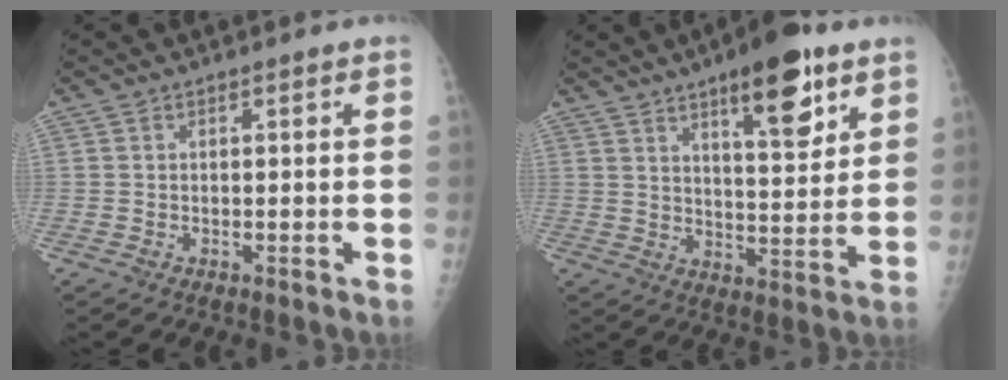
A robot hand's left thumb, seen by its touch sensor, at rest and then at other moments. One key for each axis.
{"total": 13.7, "fx": 7.7, "fy": 4.5, "fz": 10.4, "tx": -0.124, "ty": -0.041, "tz": 0.113}